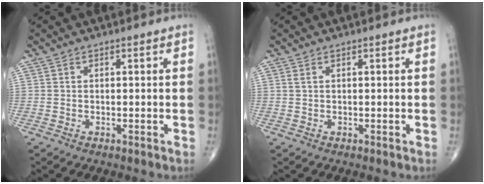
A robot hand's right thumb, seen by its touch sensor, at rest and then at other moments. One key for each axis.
{"total": 0.5, "fx": 0.2, "fy": 0.2, "fz": 0.4, "tx": -0.011, "ty": 0.007, "tz": 0.007}